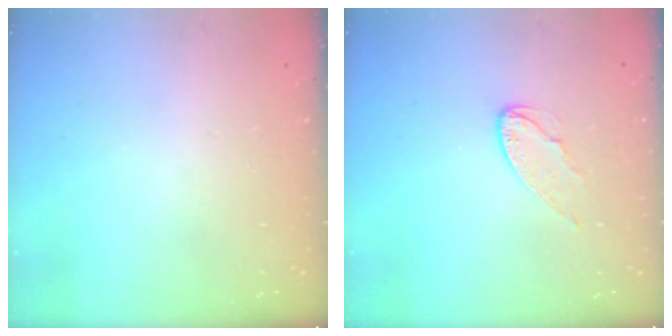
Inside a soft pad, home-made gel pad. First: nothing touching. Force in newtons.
{"total": 6.9, "press": 6.9, "slide": 0.3}